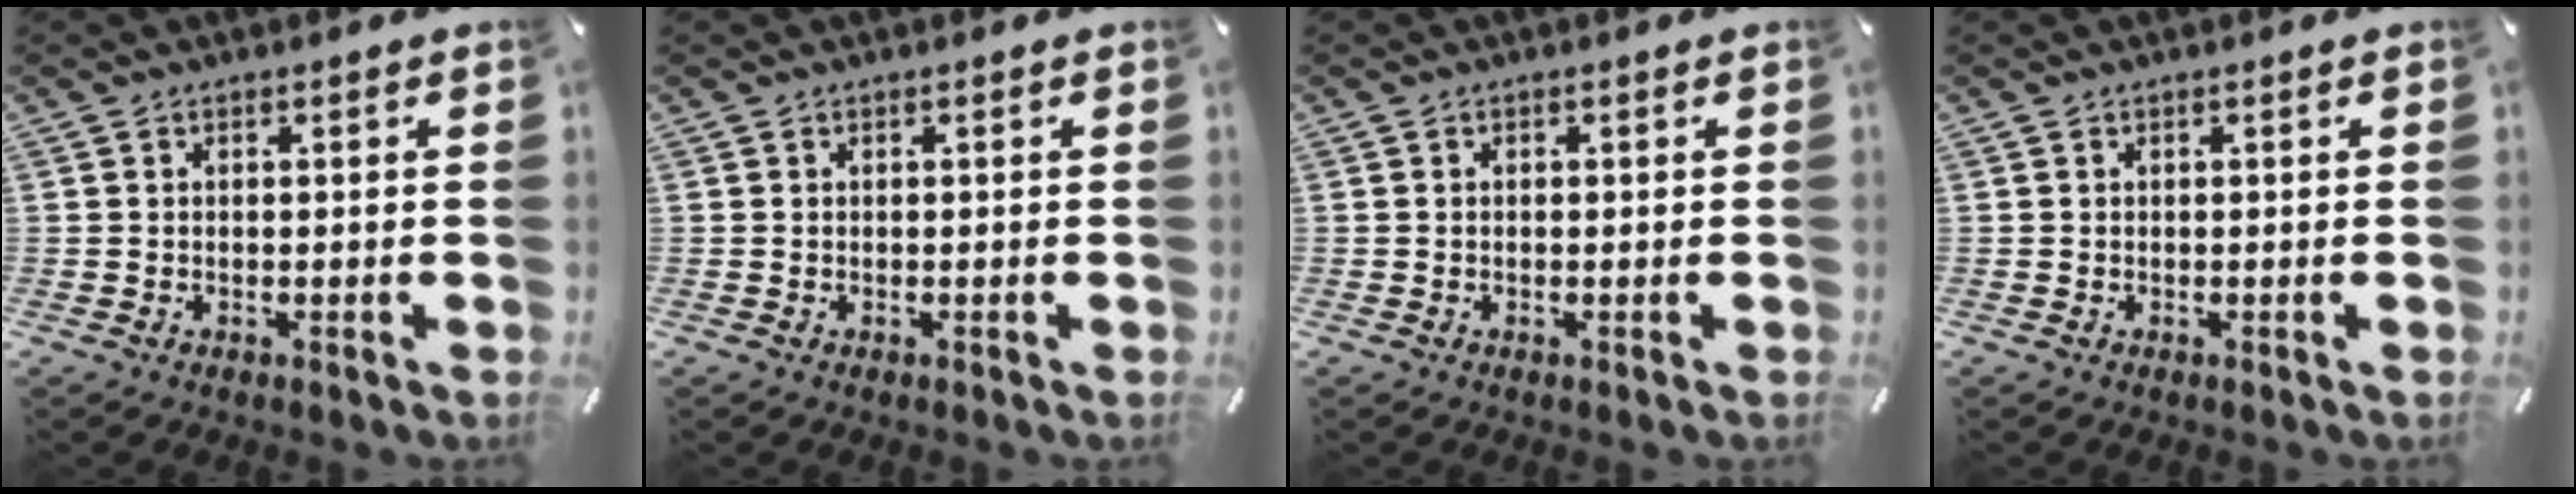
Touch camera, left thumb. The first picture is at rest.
{"total": 0.0}
{"total": 0.0}
{"total": 0.0}